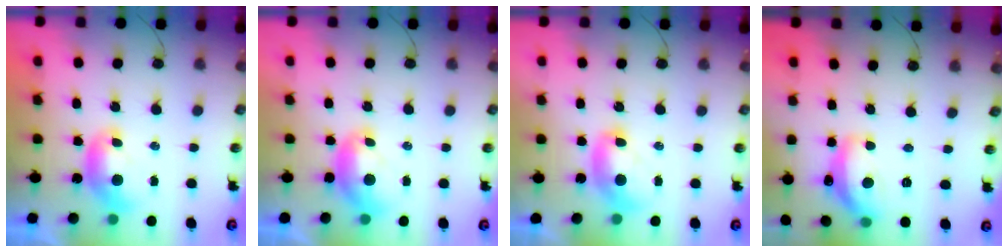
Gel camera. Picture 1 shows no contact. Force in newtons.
{"total": 1.6, "press": 1.5, "slide": 0.4}
{"total": 2.1, "press": 2.1, "slide": 0.2}
{"total": 8.2, "press": 8.1, "slide": 0.5}